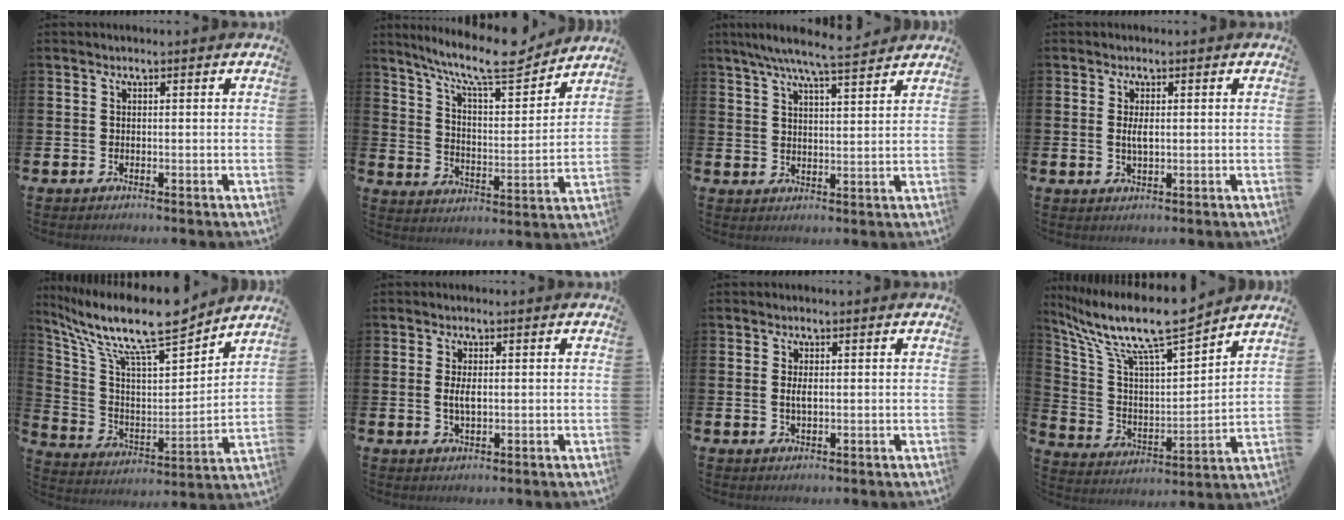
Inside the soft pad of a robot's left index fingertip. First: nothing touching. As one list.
[{"total": 11.5, "force": [9.7, 2.4, 5.6], "torque": [-0.123, -0.059, 0.163]}, {"total": 7.3, "force": [6.6, 0.3, 2.9], "torque": [-0.065, -0.031, 0.116]}, {"total": 2.1, "force": [0.1, 0.8, 1.9], "torque": [-0.039, 0.003, 0.000]}, {"total": 12.9, "force": [10.6, 2.7, 6.9], "torque": [-0.164, -0.074, 0.179]}, {"total": 2.4, "force": [0.1, 0.9, 2.2], "torque": [-0.043, 0.003, -0.001]}, {"total": 1.6, "force": [0.1, 0.6, 1.5], "torque": [-0.031, 0.002, -0.001]}, {"total": 11.6, "force": [10.0, 1.4, 5.8], "torque": [-0.151, -0.069, 0.169]}]